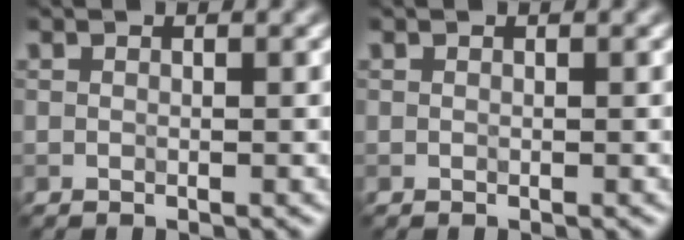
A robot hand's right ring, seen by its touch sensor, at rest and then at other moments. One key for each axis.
{"total": 0.0}